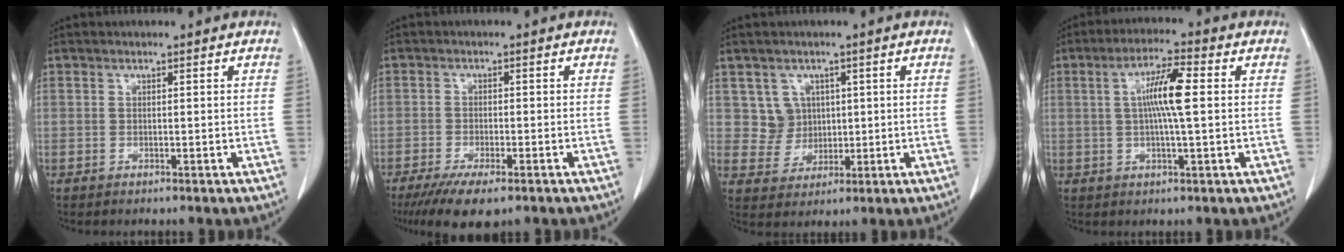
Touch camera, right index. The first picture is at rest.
{"total": 7.2, "force": [-5.0, 2.1, 4.8], "torque": [-0.080, -0.015, -0.081]}
{"total": 4.5, "force": [1.4, 4.3, 0.3], "torque": [-0.002, 0.011, 0.031]}
{"total": 7.4, "force": [0.9, 0.3, 7.3], "torque": [-0.137, 0.005, 0.012]}